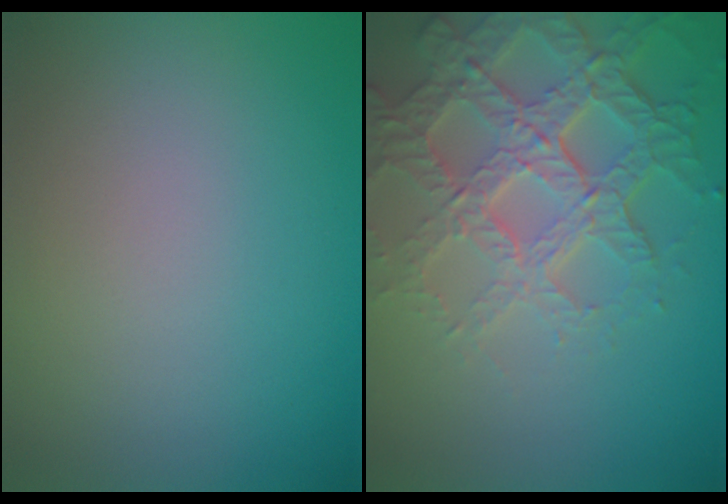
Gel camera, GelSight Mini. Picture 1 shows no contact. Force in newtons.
{"total": 7.4, "press": 5.2, "slide": 5.2}